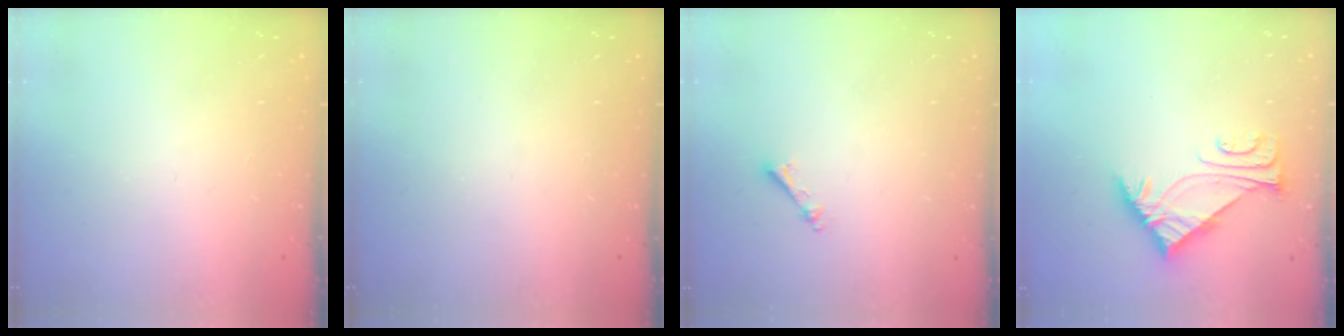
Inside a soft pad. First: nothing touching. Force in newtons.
{"total": 0.0}
{"total": 2.5, "press": 2.5, "slide": 0.3}
{"total": 5.7, "press": 5.7, "slide": 0.6}